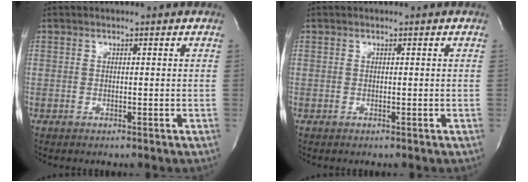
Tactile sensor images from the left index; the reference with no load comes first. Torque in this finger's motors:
{"motor_torque": [0.00, 0.00, 0.00, 0.00]}